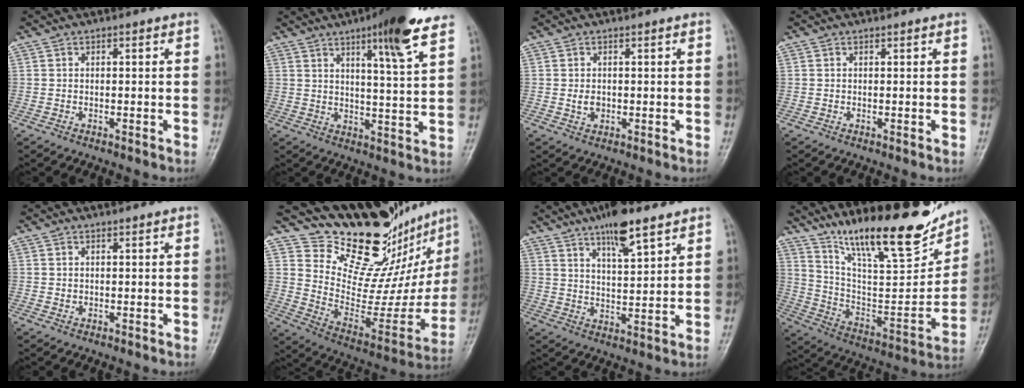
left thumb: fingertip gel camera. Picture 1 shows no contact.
{"total": 11.7, "force": [7.3, 1.6, 8.9], "torque": [-0.116, -0.040, 0.103]}
{"total": 1.9, "force": [0.1, 1.5, 1.2], "torque": [-0.016, -0.001, 0.006]}
{"total": 0.0}
{"total": 0.6, "force": [0.4, 0.4, 0.2], "torque": [0.004, -0.003, 0.007]}
{"total": 22.1, "force": [18.7, 7.6, 9.0], "torque": [-0.076, -0.146, 0.283]}
{"total": 10.1, "force": [6.9, 2.7, 6.8], "torque": [-0.098, -0.036, 0.115]}
{"total": 23.5, "force": [17.7, 5.6, 14.5], "torque": [-0.193, -0.088, 0.301]}